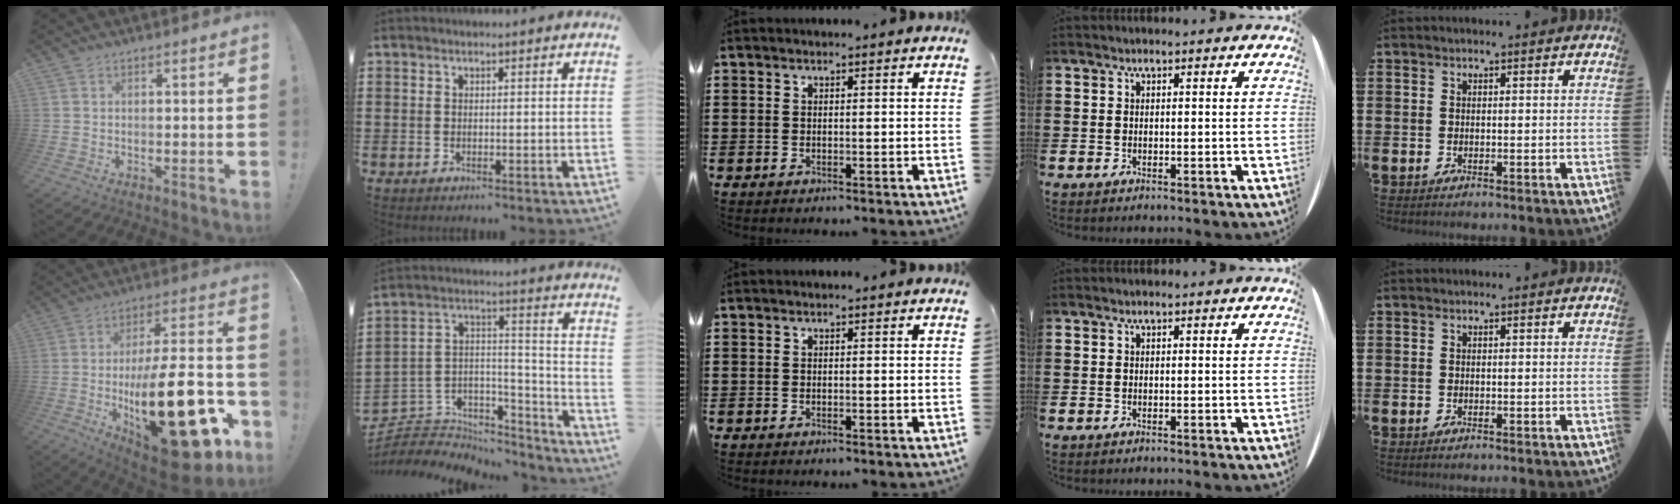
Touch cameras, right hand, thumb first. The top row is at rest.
{"thumb": {"total": 31.6, "force": [-7.9, 12.3, 28.0], "torque": [-0.451, 0.042, -0.111]}, "index": {"total": 4.4, "force": [-2.9, 3.2, 0.7], "torque": [-0.020, -0.003, -0.058]}}